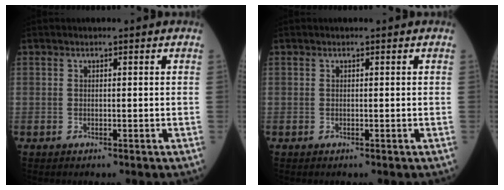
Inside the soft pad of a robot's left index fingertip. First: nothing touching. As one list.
[{"total": 0.0}]